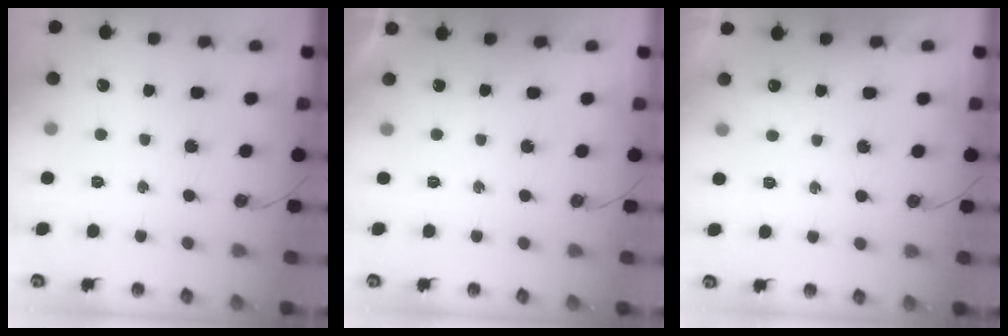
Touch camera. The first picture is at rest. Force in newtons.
{"total": 0.0}
{"total": 1.9, "press": 1.9, "slide": 0.3}